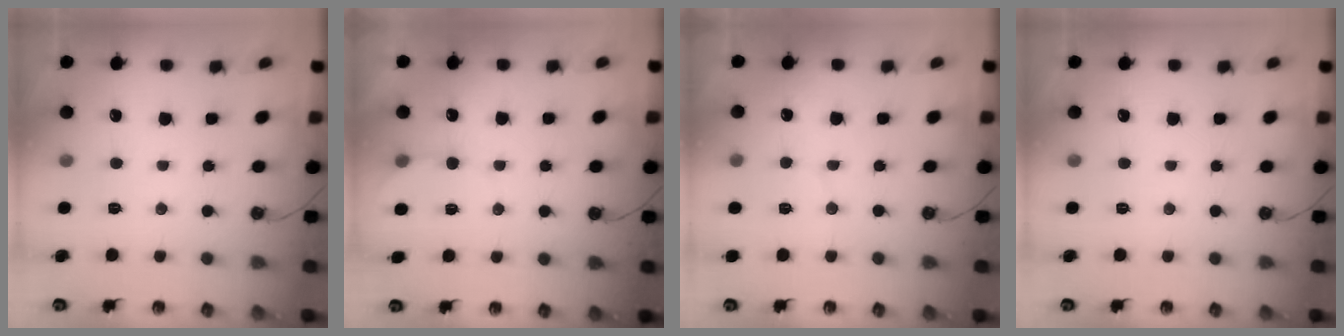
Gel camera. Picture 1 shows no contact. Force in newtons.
{"total": 3.8, "press": 3.4, "slide": 1.6}
{"total": 3.0, "press": 3.0, "slide": 0.2}
{"total": 0.0}